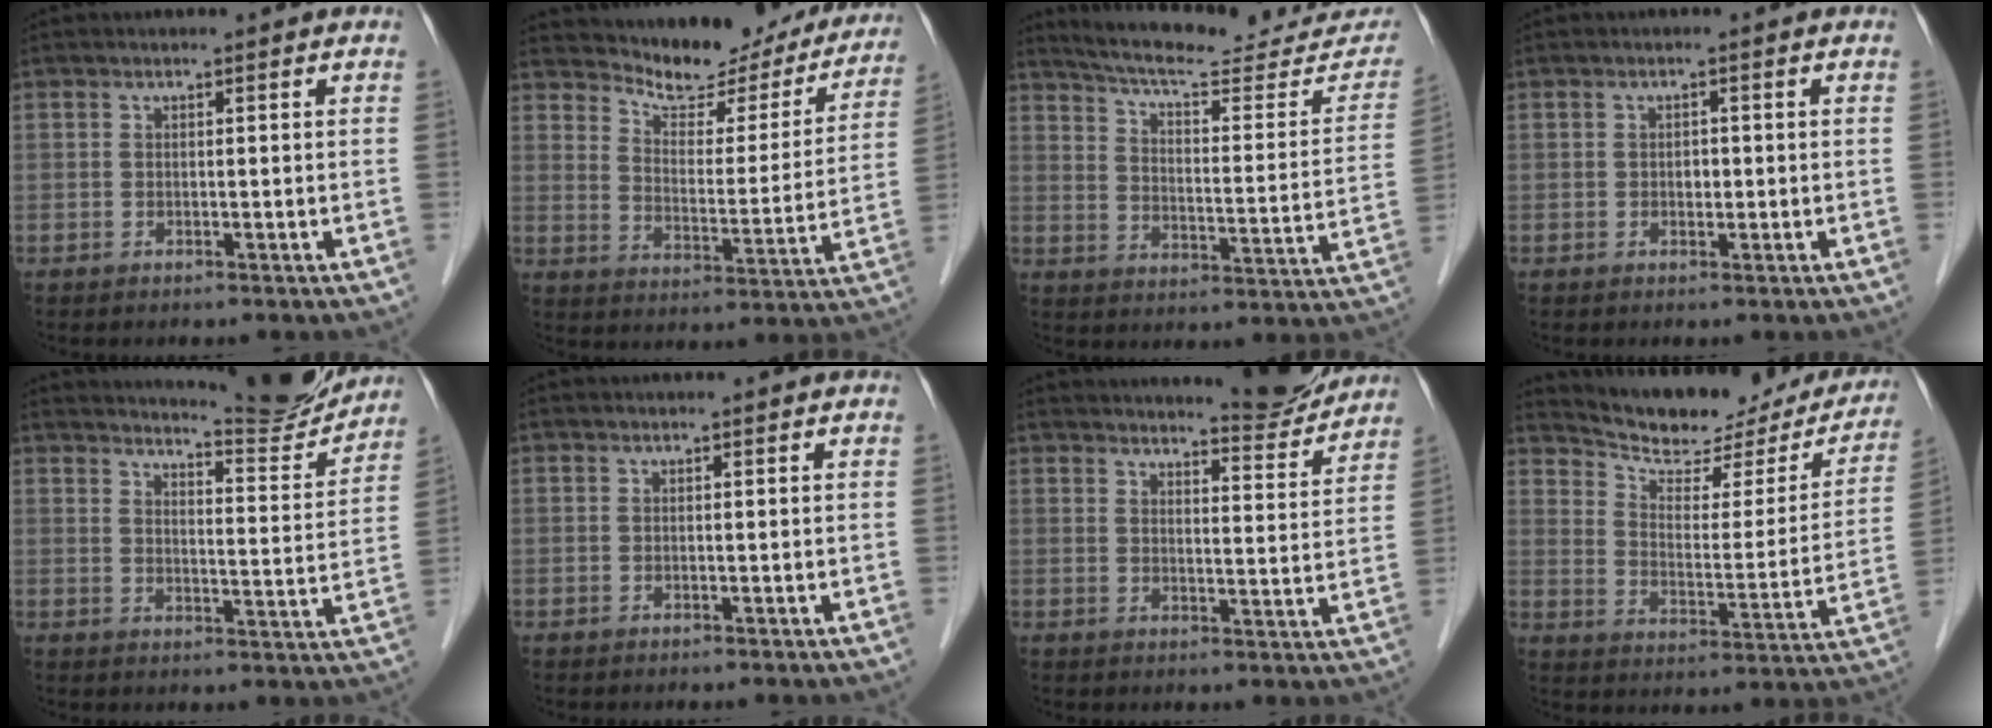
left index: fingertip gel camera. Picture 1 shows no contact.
{"total": 17.4, "force": [15.6, 5.6, 5.2], "torque": [-0.057, -0.018, 0.194]}
{"total": 22.6, "force": [20.7, 4.0, 8.1], "torque": [-0.113, -0.045, 0.263]}
{"total": 1.1, "force": [-0.3, 0.7, 0.7], "torque": [-0.011, -0.001, -0.005]}
{"total": 12.6, "force": [12.3, 0.0, 2.8], "torque": [-0.039, -0.043, 0.154]}
{"total": 0.0}
{"total": 10.2, "force": [9.8, 0.7, 2.8], "torque": [-0.034, -0.021, 0.119]}
{"total": 20.2, "force": [18.0, 6.0, 6.9], "torque": [-0.087, -0.016, 0.235]}